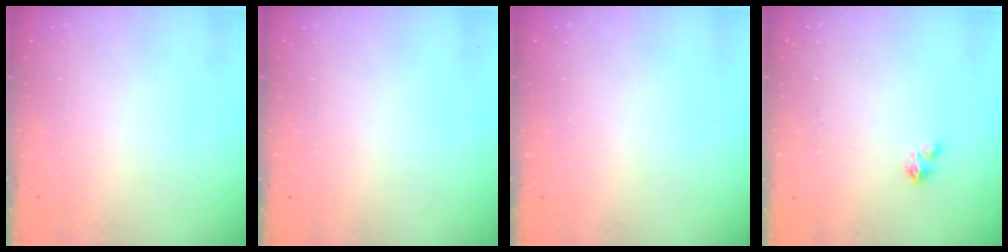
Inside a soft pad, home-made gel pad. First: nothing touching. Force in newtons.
{"total": 0.0}
{"total": 0.0}
{"total": 2.1, "press": 2.1, "slide": 0.2}